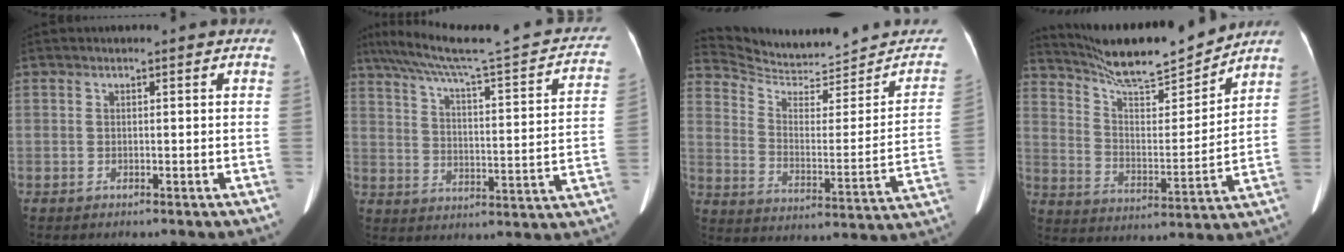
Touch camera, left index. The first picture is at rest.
{"total": 24.9, "force": [20.7, 2.4, 13.6], "torque": [-0.206, -0.004, 0.267]}
{"total": 19.1, "force": [18.2, 4.4, 3.7], "torque": [-0.045, -0.037, 0.256]}
{"total": 15.8, "force": [14.7, 0.9, 5.7], "torque": [-0.106, -0.009, 0.246]}